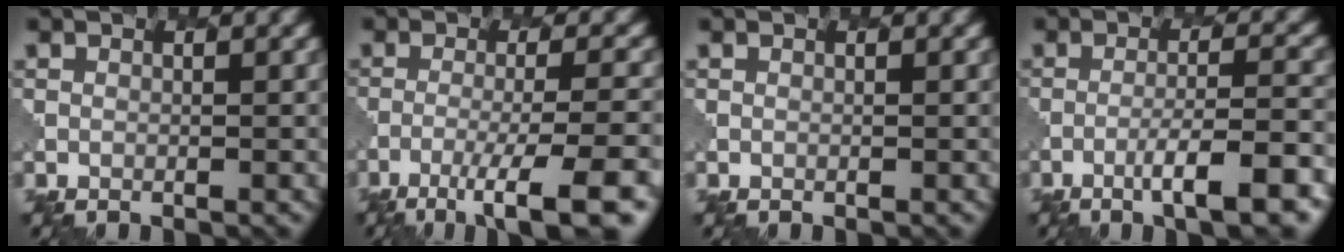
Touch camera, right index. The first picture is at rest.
{"total": 7.4, "force": [-4.5, 1.4, 5.7], "torque": [-0.081, 0.001, -0.072]}
{"total": 0.0}
{"total": 7.1, "force": [-3.7, 1.2, 6.0], "torque": [-0.086, 0.008, -0.058]}